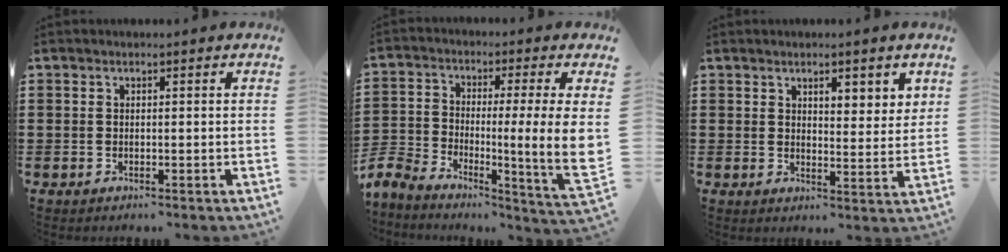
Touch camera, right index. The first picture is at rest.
{"total": 8.1, "force": [-0.3, 1.5, 8.0], "torque": [-0.162, -0.032, -0.013]}
{"total": 3.0, "force": [2.1, 1.3, 1.7], "torque": [-0.022, 0.001, 0.034]}